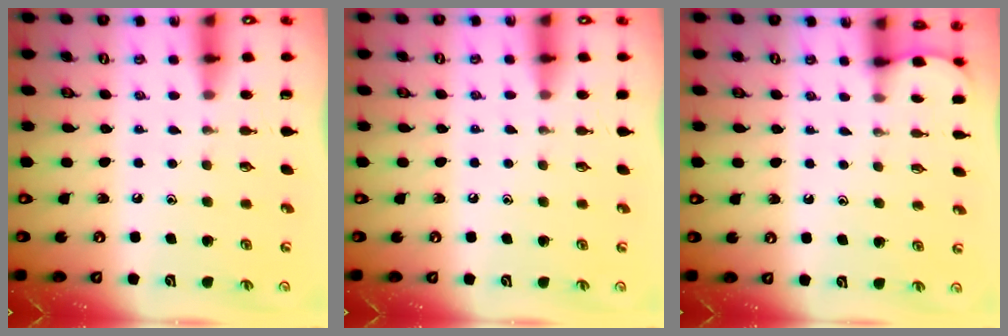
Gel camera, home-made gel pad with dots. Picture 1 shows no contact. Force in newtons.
{"total": 3.3, "press": 3.2, "slide": 0.5}
{"total": 1.7, "press": 1.6, "slide": 0.2}